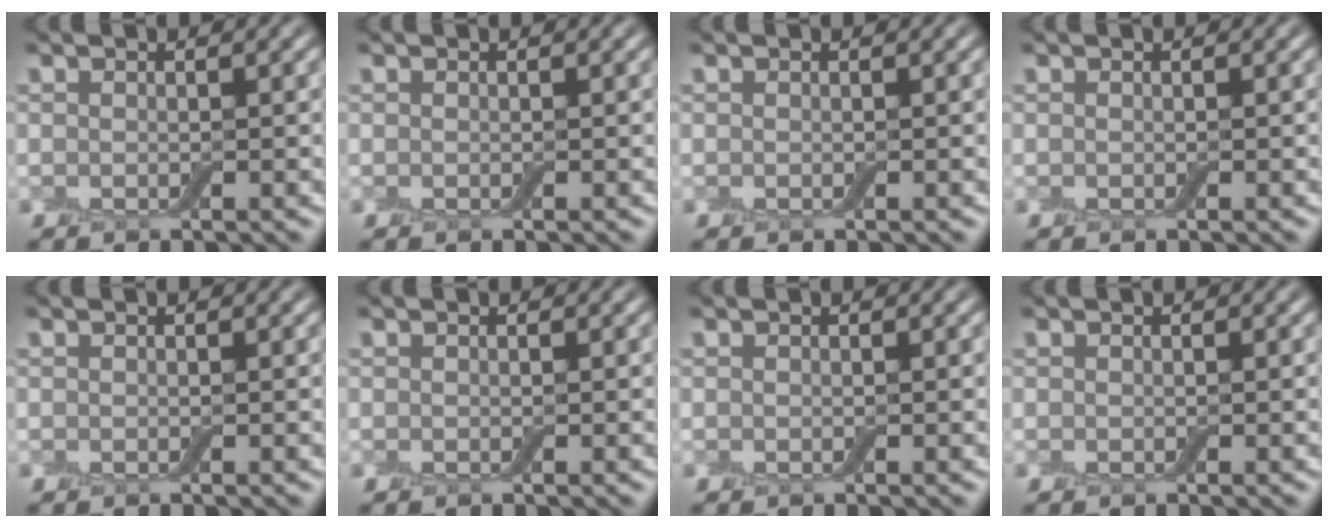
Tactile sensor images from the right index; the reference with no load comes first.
{"total": 0.0}
{"total": 0.0}
{"total": 0.0}
{"total": 0.0}
{"total": 0.0}
{"total": 0.0}
{"total": 0.0}